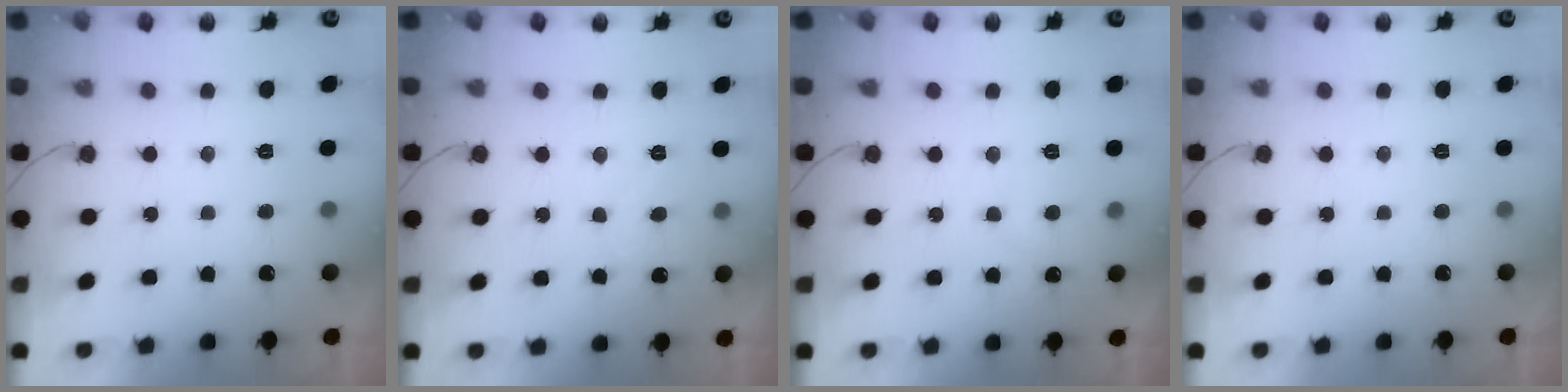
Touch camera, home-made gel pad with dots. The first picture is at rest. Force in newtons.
{"total": 4.6, "press": 4.5, "slide": 0.4}
{"total": 6.2, "press": 6.1, "slide": 0.4}
{"total": 1.7, "press": 1.7, "slide": 0.1}